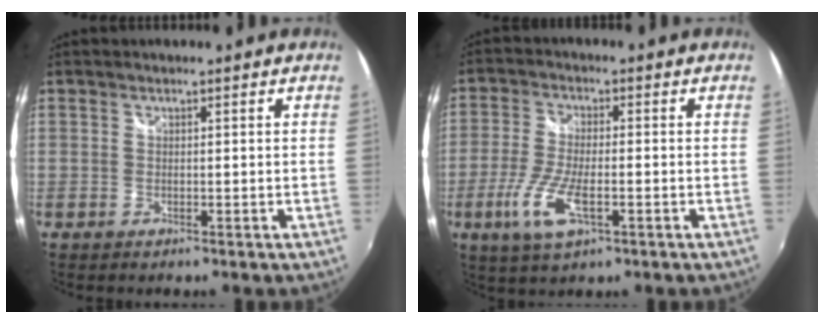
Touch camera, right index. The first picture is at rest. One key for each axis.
{"total": 9.1, "fx": -3.5, "fy": 2.7, "fz": 7.9, "tx": -0.175, "ty": -0.014, "tz": -0.067}